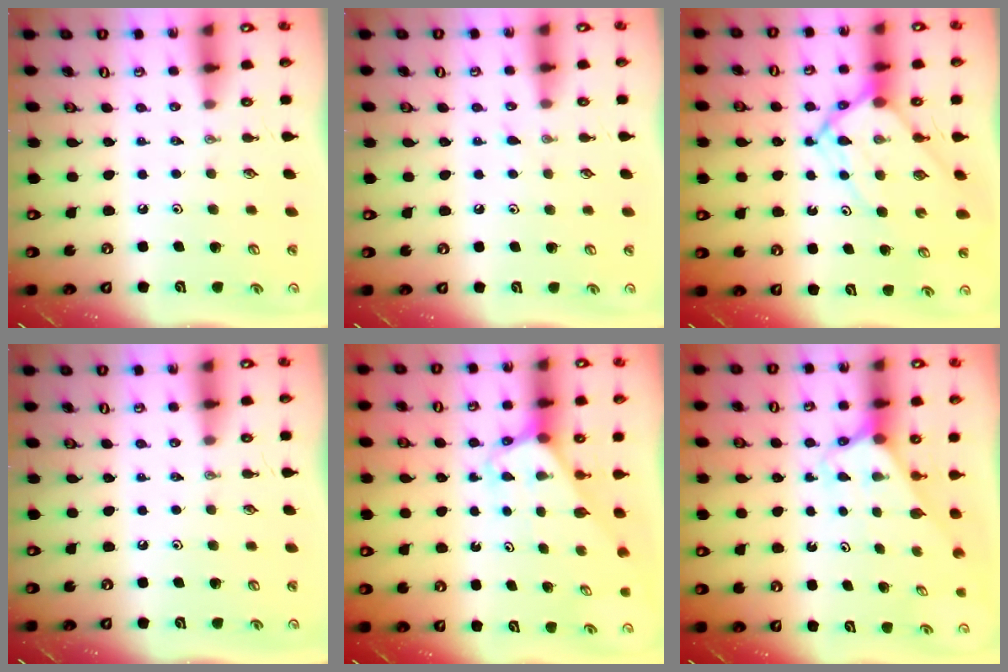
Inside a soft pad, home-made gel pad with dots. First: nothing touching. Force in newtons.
{"total": 4.5, "press": 4.5, "slide": 0.4}
{"total": 10.0, "press": 10.0, "slide": 0.9}
{"total": 0.0}
{"total": 3.0, "press": 3.0, "slide": 0.2}
{"total": 2.5, "press": 2.5, "slide": 0.2}